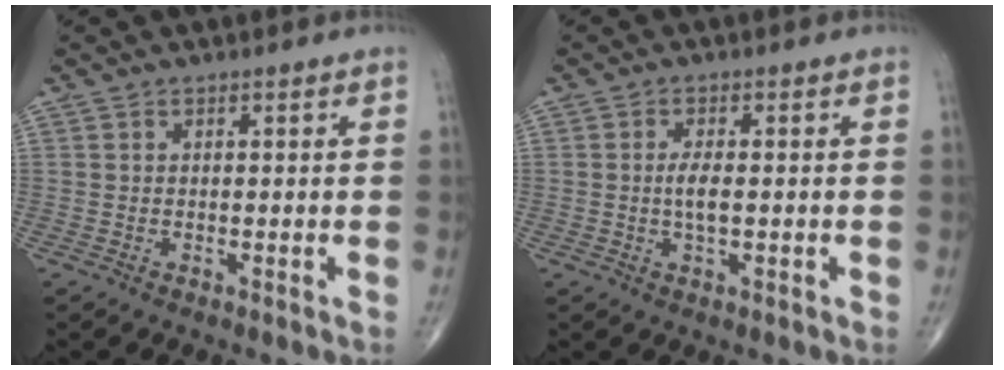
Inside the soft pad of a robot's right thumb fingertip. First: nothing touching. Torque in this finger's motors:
{"motor_torque": [1.57, 3.11, 1.03, 0.25, 0.26]}